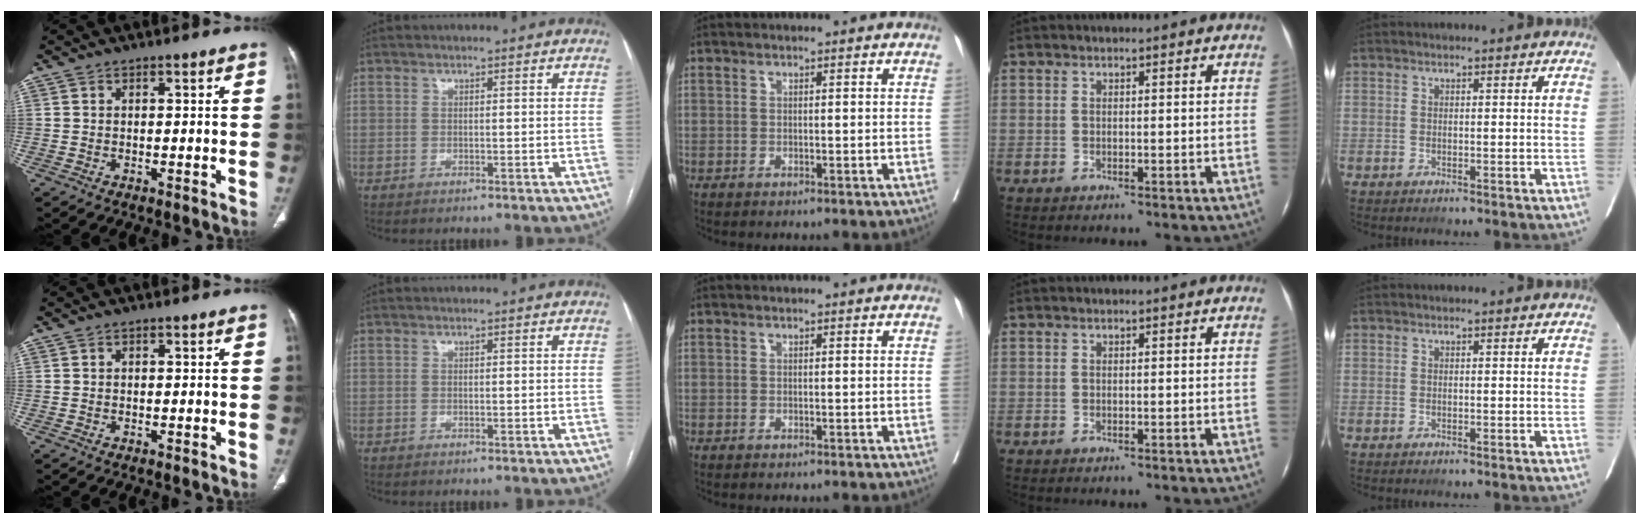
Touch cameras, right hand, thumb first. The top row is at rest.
{}